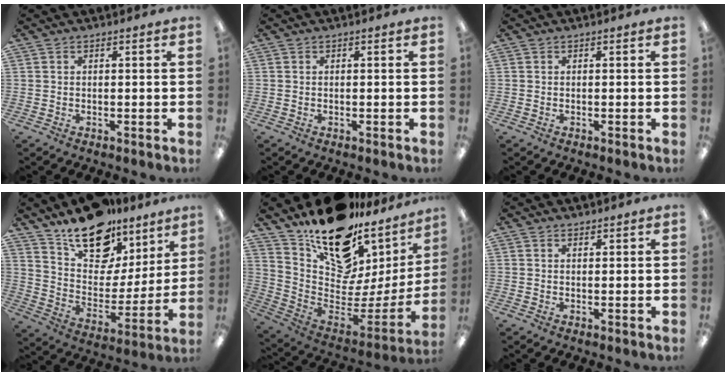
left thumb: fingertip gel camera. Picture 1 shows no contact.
{"total": 0.0}
{"total": 0.0}
{"total": 18.7, "force": [13.5, 10.0, 8.2], "torque": [-0.127, -0.091, 0.242]}
{"total": 20.4, "force": [15.3, 9.9, 9.1], "torque": [-0.143, -0.122, 0.282]}
{"total": 1.0, "force": [0.9, 0.3, 0.1], "torque": [-0.002, -0.001, 0.018]}